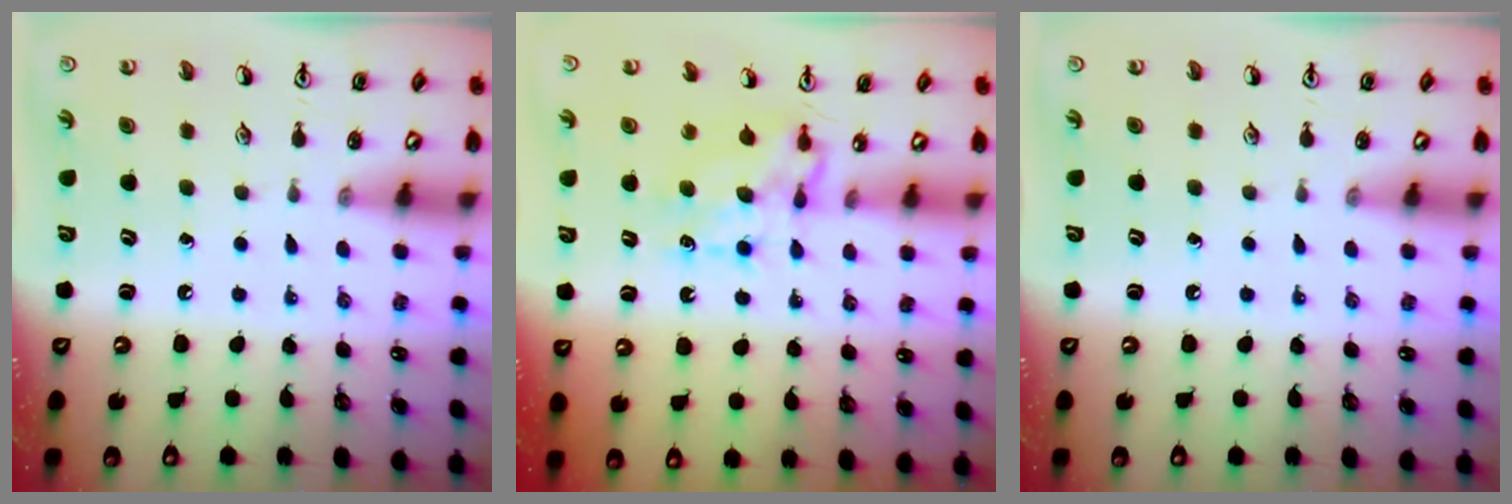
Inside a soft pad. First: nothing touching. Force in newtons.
{"total": 7.1, "press": 7.1, "slide": 0.6}
{"total": 0.0}